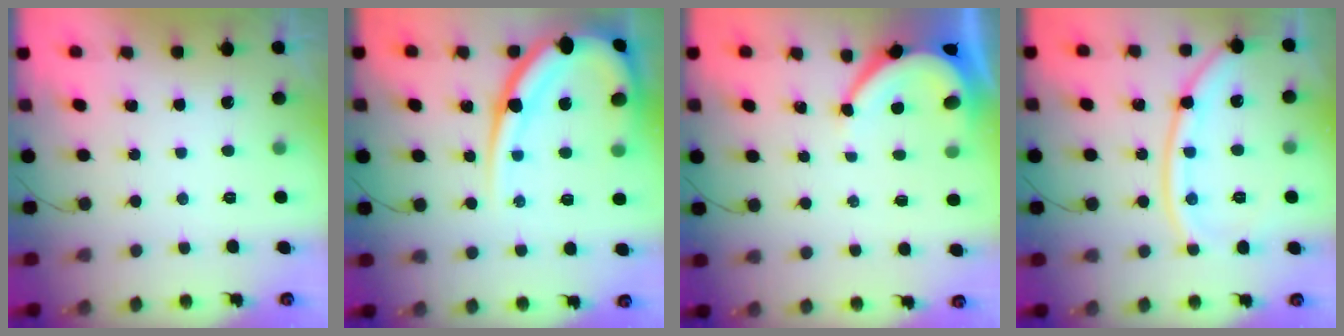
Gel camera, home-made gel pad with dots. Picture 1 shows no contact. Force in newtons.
{"total": 17.7, "press": 17.6, "slide": 1.8}
{"total": 5.4, "press": 5.4, "slide": 0.6}
{"total": 14.4, "press": 14.4, "slide": 1.0}